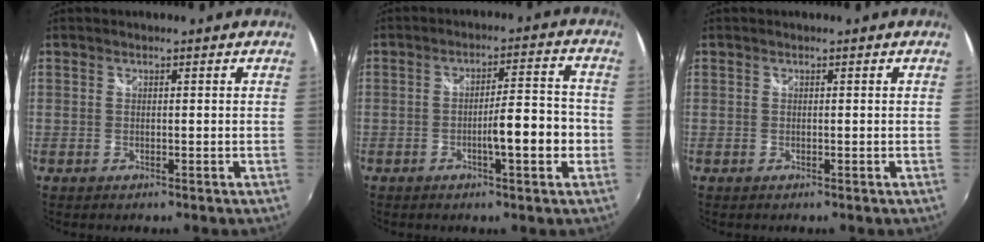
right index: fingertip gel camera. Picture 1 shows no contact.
{"total": 7.9, "force": [-2.4, 1.2, 7.4], "torque": [-0.120, 0.005, -0.030]}
{"total": 0.0}